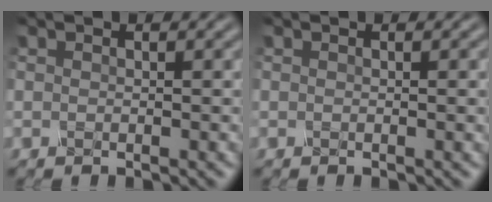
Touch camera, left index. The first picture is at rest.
{"total": 1.0, "force": [0.0, 0.4, 0.9], "torque": [-0.008, 0.002, -0.002]}